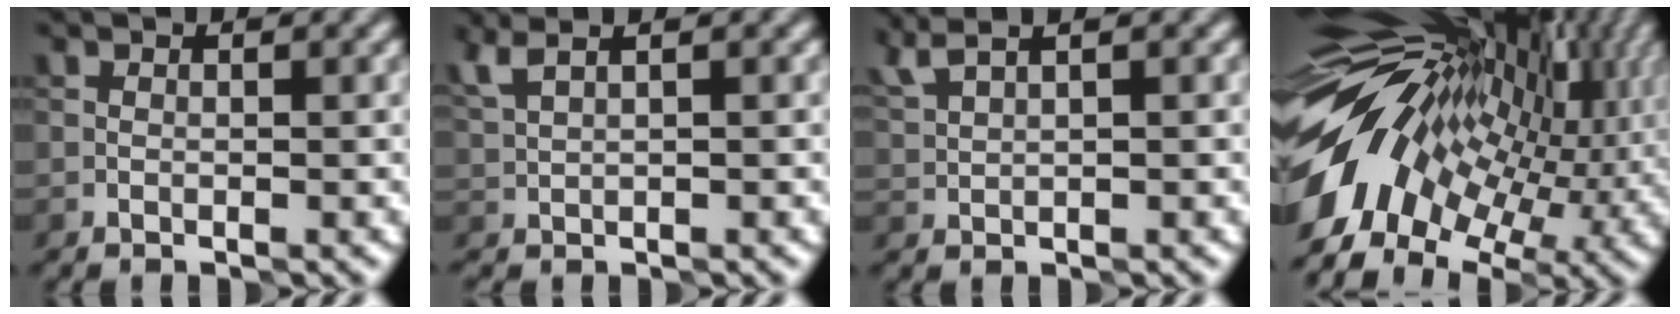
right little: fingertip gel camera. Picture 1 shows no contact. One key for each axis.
{"total": 2.0, "fx": 1.5, "fy": 0.5, "fz": 1.2, "tx": -0.020, "ty": 0.008, "tz": 0.037}
{"total": 2.9, "fx": 2.4, "fy": 0.8, "fz": 1.5, "tx": -0.028, "ty": 0.019, "tz": 0.043}
{"total": 15.1, "fx": 1.1, "fy": 8.7, "fz": 12.3, "tx": -0.241, "ty": 0.029, "tz": 0.012}